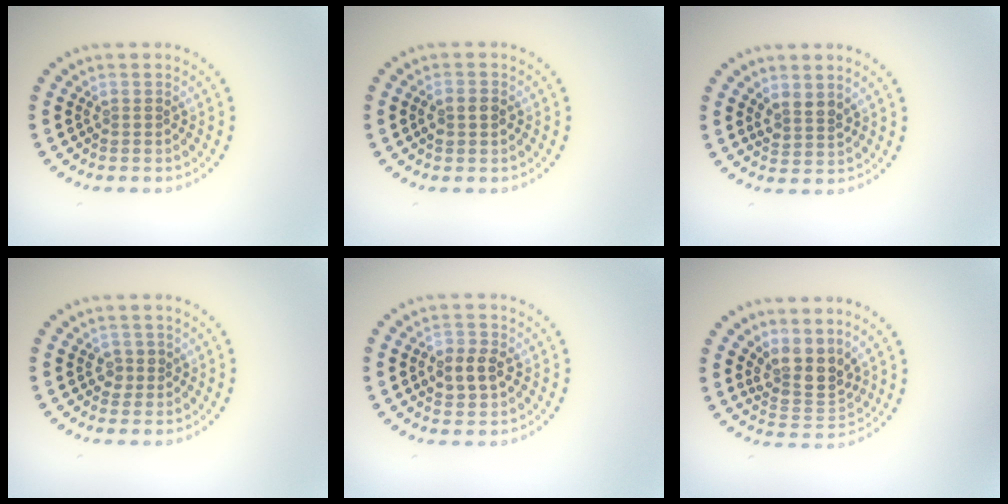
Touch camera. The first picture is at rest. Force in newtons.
{"total": 1.3, "press": 1.3, "slide": 0.1}
{"total": 2.0, "press": 1.5, "slide": 1.3}
{"total": 1.2, "press": 1.1, "slide": 0.4}
{"total": 2.9, "press": 2.9, "slide": 0.3}
{"total": 3.6, "press": 2.8, "slide": 2.2}